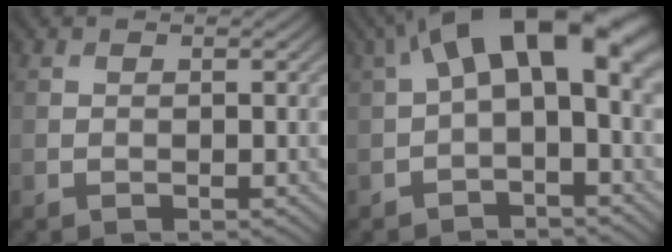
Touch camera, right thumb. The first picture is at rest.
{"total": 12.0, "force": [2.8, 5.5, 10.3], "torque": [-0.169, 0.017, 0.043]}